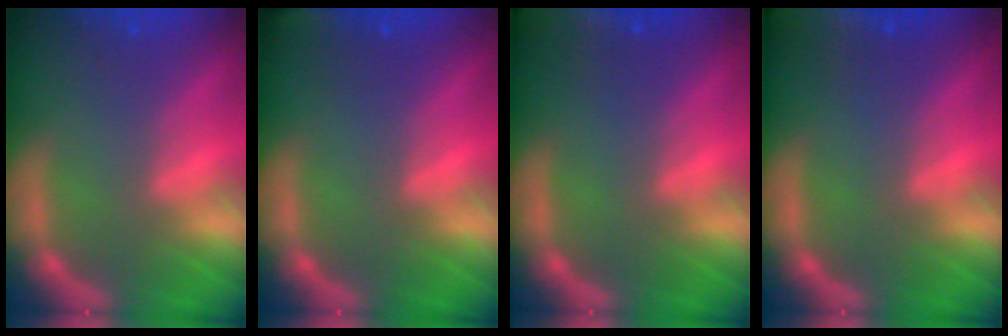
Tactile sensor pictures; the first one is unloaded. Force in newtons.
{"total": 1.9}
{"total": 9.0}
{"total": 9.0}